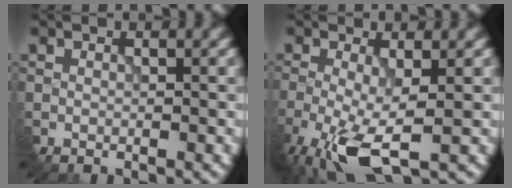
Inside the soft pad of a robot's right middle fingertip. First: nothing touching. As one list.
[{"total": 6.8, "force": [-2.9, 2.5, 5.6], "torque": [-0.133, -0.013, -0.053]}]